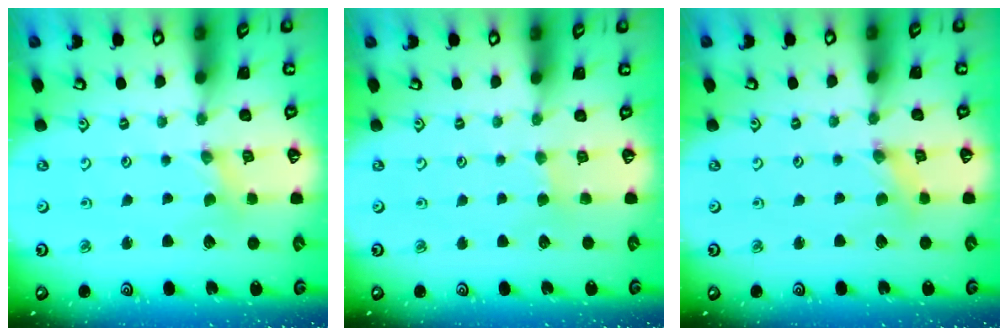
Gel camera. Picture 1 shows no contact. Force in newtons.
{"total": 2.0, "press": 2.0, "slide": 0.5}
{"total": 0.5, "press": 0.5, "slide": 0.1}